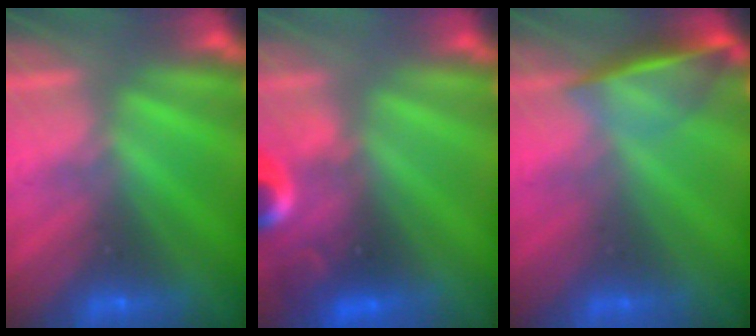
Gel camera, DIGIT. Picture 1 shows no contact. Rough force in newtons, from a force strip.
{"total": 6.9}
{"total": 3.7}